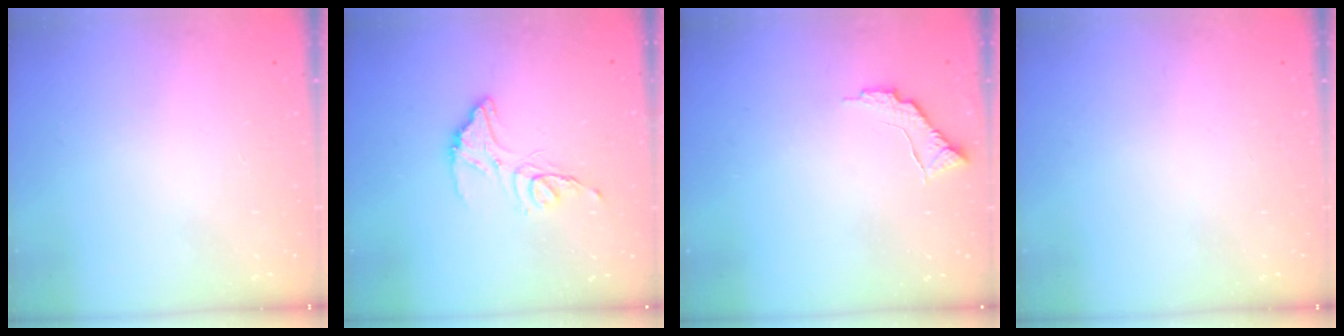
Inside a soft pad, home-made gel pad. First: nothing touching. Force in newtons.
{"total": 12.8, "press": 12.7, "slide": 0.8}
{"total": 8.3, "press": 8.3, "slide": 0.4}
{"total": 0.0}